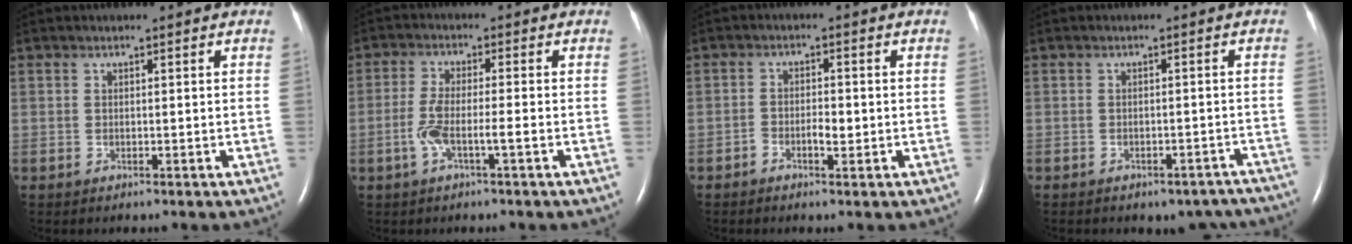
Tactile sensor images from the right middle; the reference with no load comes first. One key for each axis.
{"total": 4.6, "fx": -1.7, "fy": 0.4, "fz": 4.3, "tx": -0.093, "ty": 0.005, "tz": -0.035}
{"total": 2.6, "fx": -0.9, "fy": 1.0, "fz": 2.2, "tx": -0.038, "ty": 0.004, "tz": -0.014}
{"total": 10.1, "fx": -8.9, "fy": 4.3, "fz": 2.3, "tx": -0.022, "ty": 0.016, "tz": -0.087}